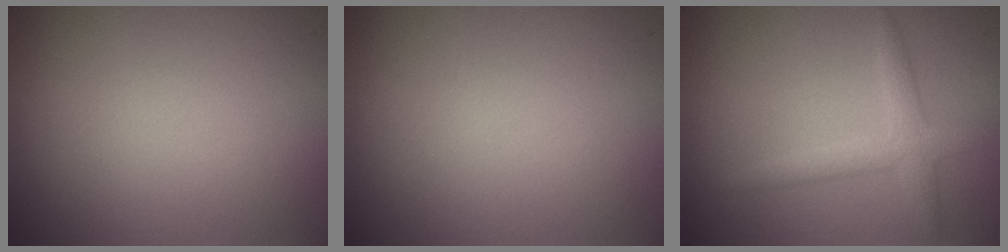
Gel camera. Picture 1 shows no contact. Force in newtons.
{"total": 0.0}
{"total": 2.5, "press": 2.5, "slide": 0.1}